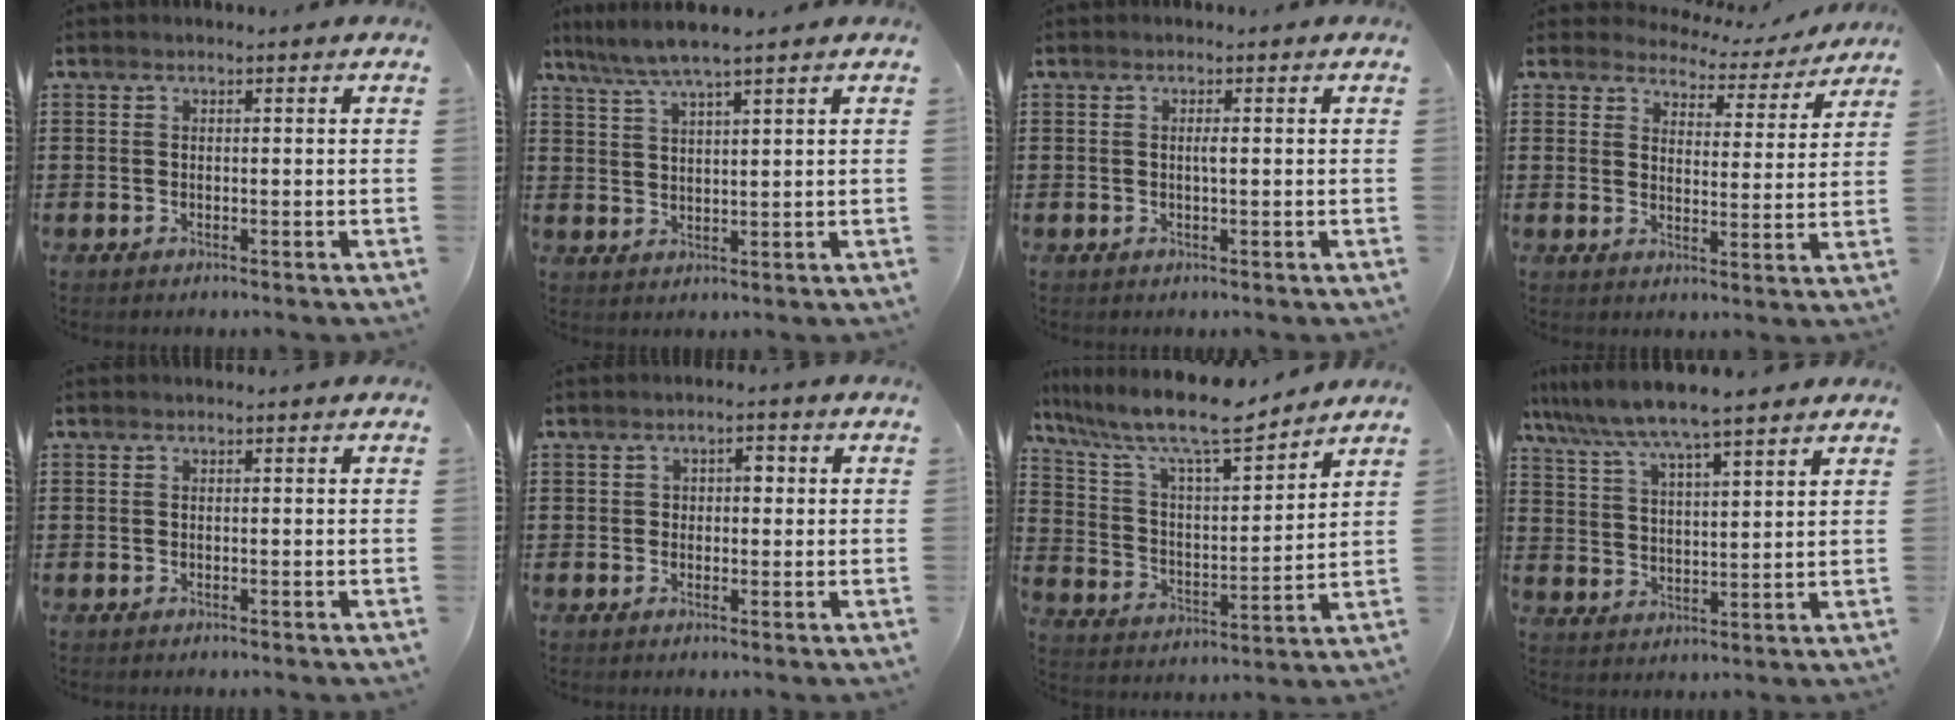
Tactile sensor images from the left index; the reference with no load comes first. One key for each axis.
{"total": 4.9, "fx": 4.0, "fy": -0.1, "fz": 2.9, "tx": -0.066, "ty": -0.010, "tz": 0.072}
{"total": 1.0, "fx": 0.2, "fy": 0.1, "fz": 1.0, "tx": -0.020, "ty": -0.002, "tz": 0.003}
{"total": 3.9, "fx": 3.8, "fy": 0.8, "fz": 0.2, "tx": -0.029, "ty": -0.026, "tz": 0.064}
{"total": 0.0}
{"total": 2.1, "fx": 0.3, "fy": 1.4, "fz": 1.6, "tx": -0.018, "ty": 0.002, "tz": -0.001}
{"total": 11.4, "fx": 9.9, "fy": 1.4, "fz": 5.6, "tx": -0.146, "ty": -0.059, "tz": 0.170}
{"total": 6.8, "fx": 6.0, "fy": 0.1, "fz": 3.2, "tx": -0.085, "ty": -0.025, "tz": 0.102}